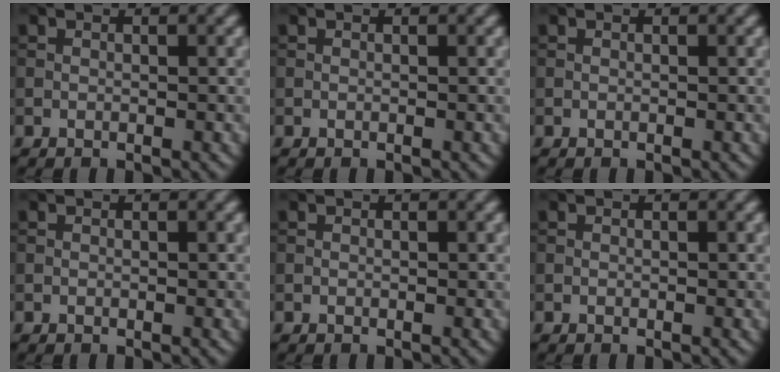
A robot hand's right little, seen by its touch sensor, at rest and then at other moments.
{"total": 0.0}
{"total": 0.0}
{"total": 0.0}
{"total": 0.0}
{"total": 0.0}